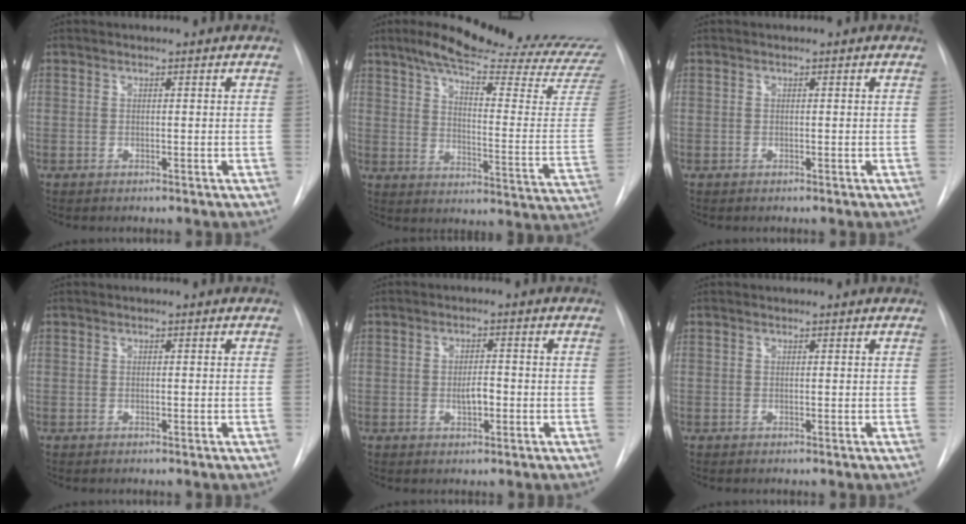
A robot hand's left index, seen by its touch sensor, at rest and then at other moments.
{"total": 27.3, "force": [23.6, 1.4, 13.6], "torque": [-0.198, -0.093, 0.298]}
{"total": 0.0}
{"total": 0.0}
{"total": 2.7, "force": [-0.8, 1.0, 2.4], "torque": [-0.039, 0.000, -0.010]}
{"total": 0.5, "force": [0.5, 0.0, -0.1], "torque": [-0.002, 0.004, 0.007]}